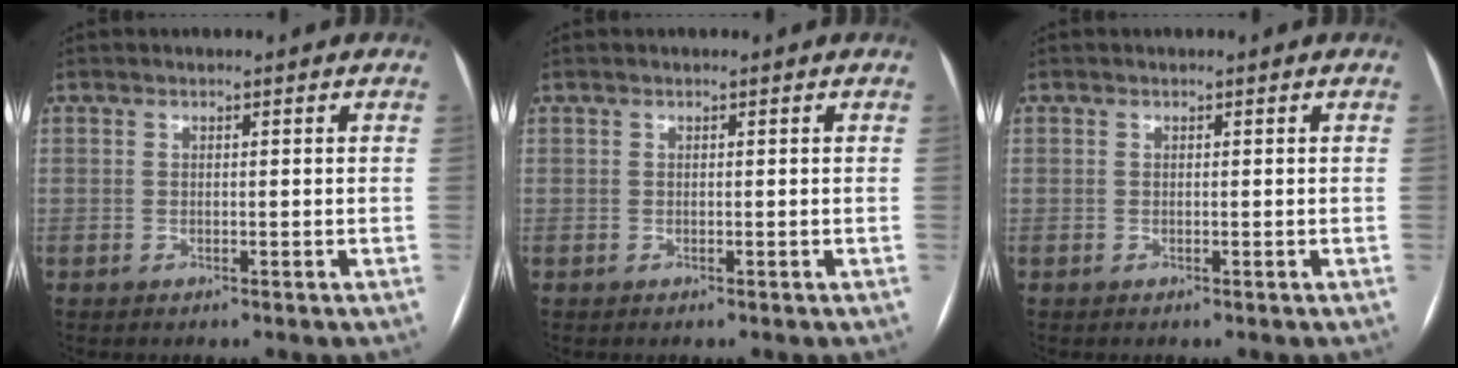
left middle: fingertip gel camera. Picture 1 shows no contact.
{"total": 0.0}
{"total": 0.0}